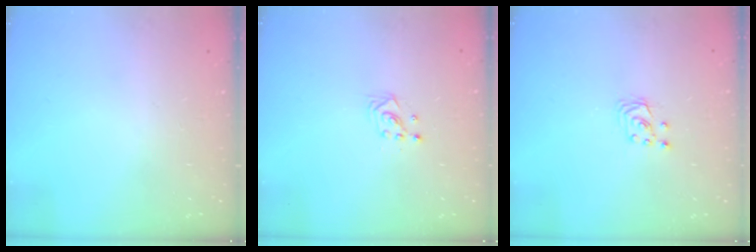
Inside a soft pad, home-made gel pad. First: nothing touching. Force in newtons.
{"total": 2.2, "press": 2.2, "slide": 0.2}
{"total": 2.6, "press": 2.6, "slide": 0.3}